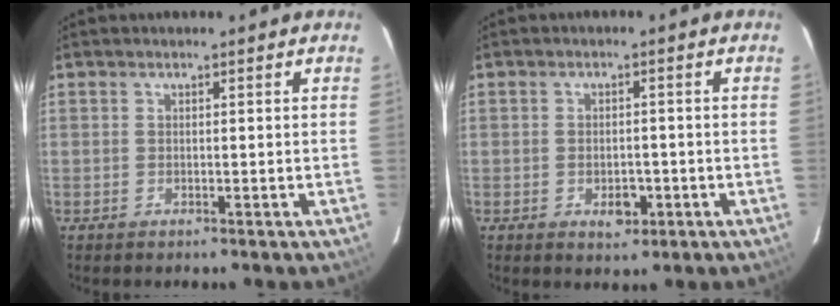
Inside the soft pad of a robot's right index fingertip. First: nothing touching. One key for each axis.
{"total": 3.8, "fx": -1.4, "fy": 2.5, "fz": 2.5, "tx": -0.045, "ty": 0.000, "tz": -0.016}